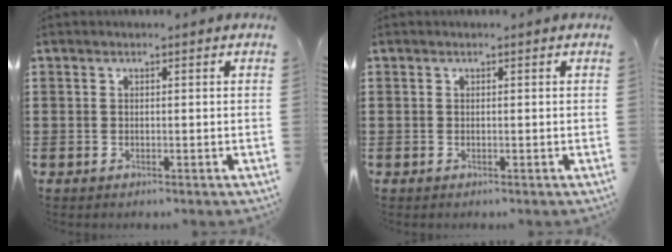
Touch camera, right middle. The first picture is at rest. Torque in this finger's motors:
{"motor_torque": [0.00, -0.01, 0.00, 0.00]}